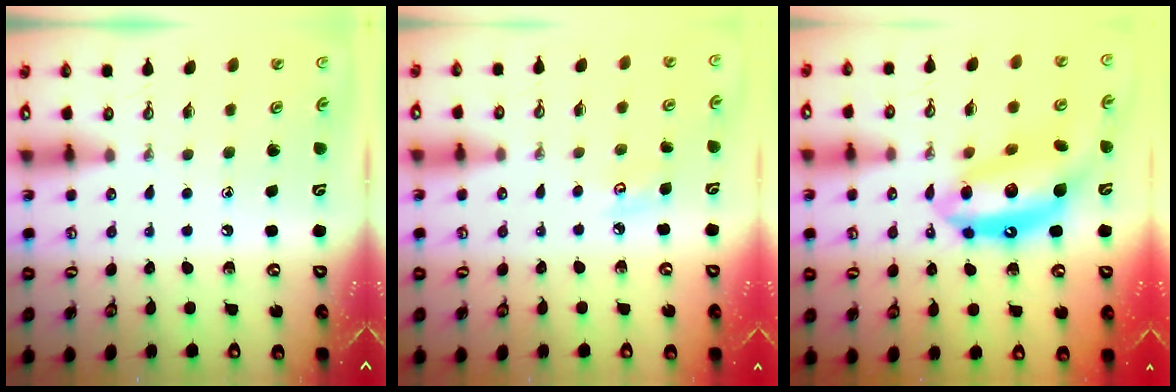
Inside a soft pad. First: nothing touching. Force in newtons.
{"total": 5.6, "press": 5.6, "slide": 0.5}
{"total": 15.9, "press": 15.9, "slide": 1.2}